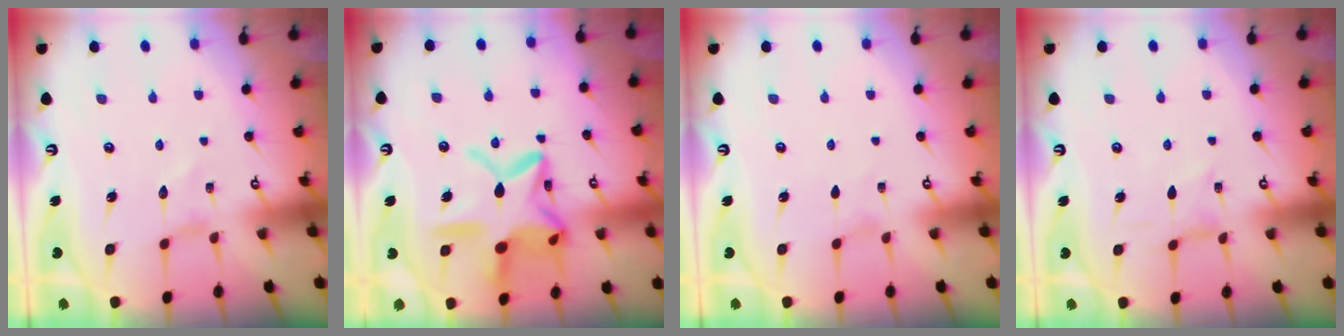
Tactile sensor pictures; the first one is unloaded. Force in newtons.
{"total": 19.9, "press": 19.8, "slide": 1.6}
{"total": 0.0}
{"total": 0.0}